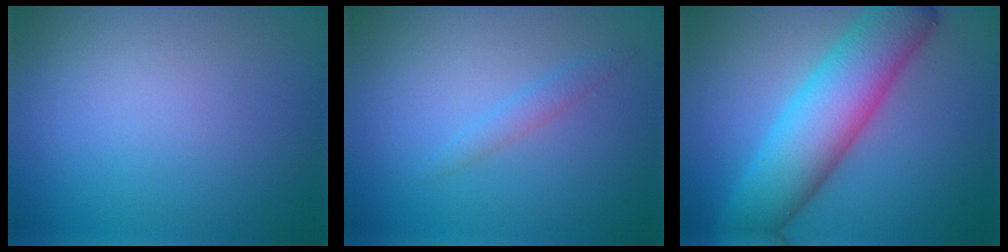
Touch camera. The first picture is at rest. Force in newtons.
{"total": 1.1, "press": 1.1, "slide": 0.1}
{"total": 9.3, "press": 9.3, "slide": 0.3}